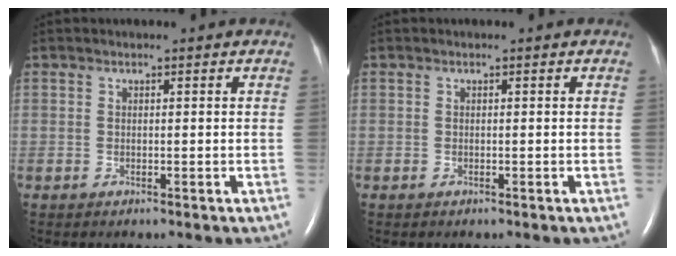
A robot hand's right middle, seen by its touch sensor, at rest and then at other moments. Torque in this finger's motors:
{"motor_torque": [-0.10, -0.13, -0.02, -0.01]}